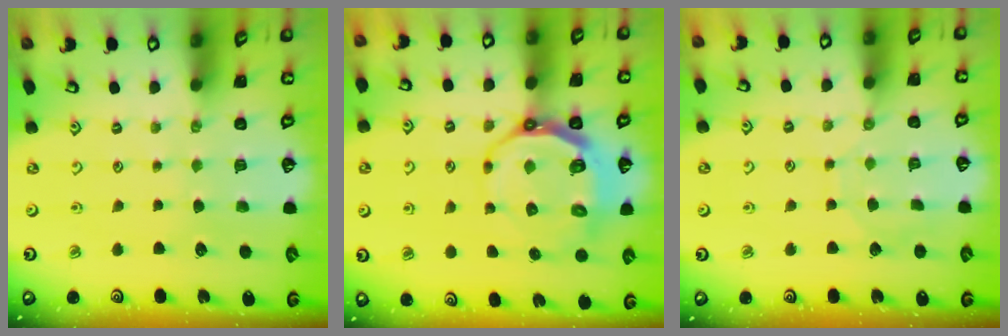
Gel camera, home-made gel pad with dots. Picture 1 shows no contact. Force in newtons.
{"total": 9.7, "press": 8.9, "slide": 3.9}
{"total": 4.6, "press": 4.6, "slide": 0.5}